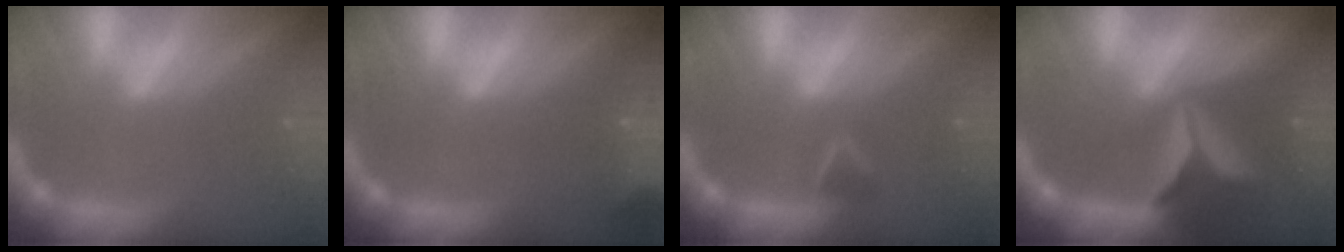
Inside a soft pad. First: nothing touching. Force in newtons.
{"total": 9.9}
{"total": 1.9}
{"total": 10.0}